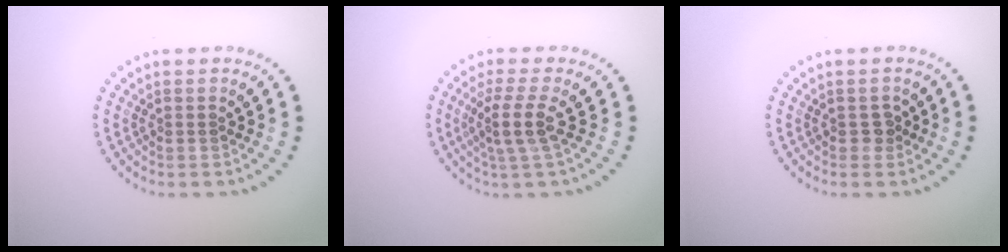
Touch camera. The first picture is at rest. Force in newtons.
{"total": 3.1, "press": 2.4, "slide": 2.0}
{"total": 1.0, "press": 0.9, "slide": 0.3}